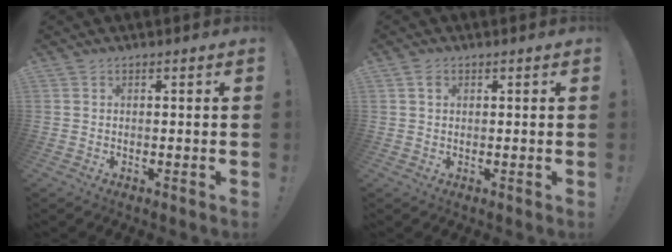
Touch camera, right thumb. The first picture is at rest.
{"total": 1.5, "force": [0.7, 1.1, 0.8], "torque": [-0.015, 0.003, 0.013]}